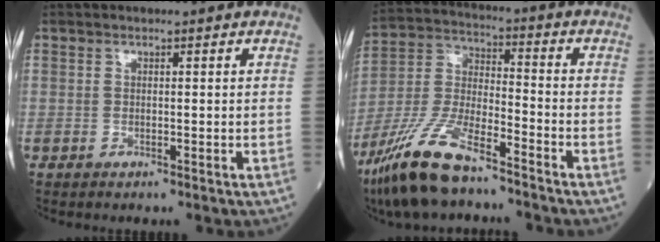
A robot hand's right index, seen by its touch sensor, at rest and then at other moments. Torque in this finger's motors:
{"motor_torque": [1.28, -0.86, 0.32, 0.12]}